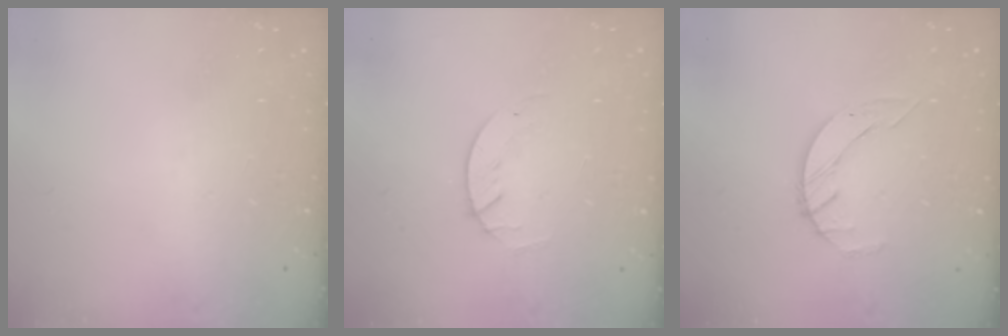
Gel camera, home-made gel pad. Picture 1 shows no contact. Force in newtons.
{"total": 1.4, "press": 1.4, "slide": 0.2}
{"total": 3.4, "press": 3.3, "slide": 0.5}